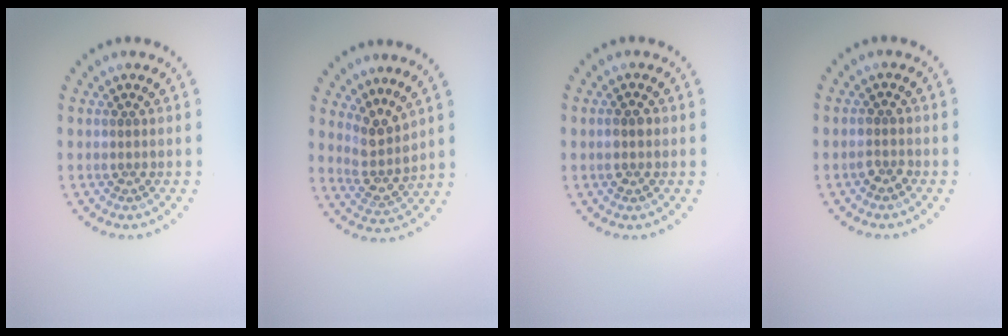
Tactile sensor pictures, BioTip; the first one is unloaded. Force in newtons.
{"total": 3.0, "press": 2.3, "slide": 1.9}
{"total": 1.4, "press": 1.4, "slide": 0.3}
{"total": 1.1, "press": 1.1, "slide": 0.3}